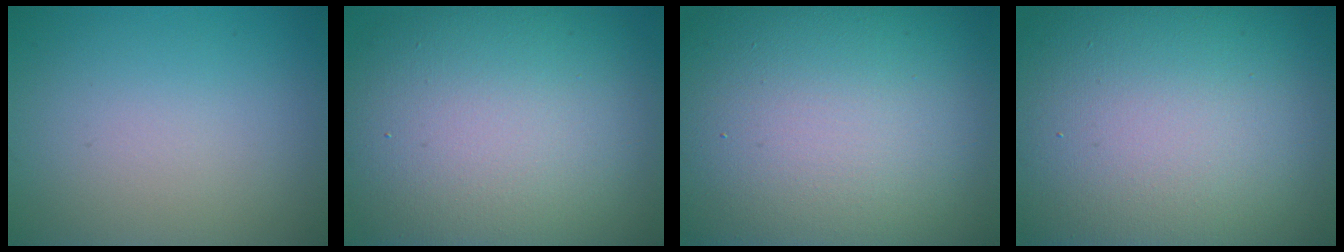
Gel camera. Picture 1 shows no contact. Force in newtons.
{"total": 15.8, "press": 15.8, "slide": 1.3}
{"total": 21.1, "press": 21.1, "slide": 1.1}
{"total": 21.2, "press": 21.2, "slide": 1.7}